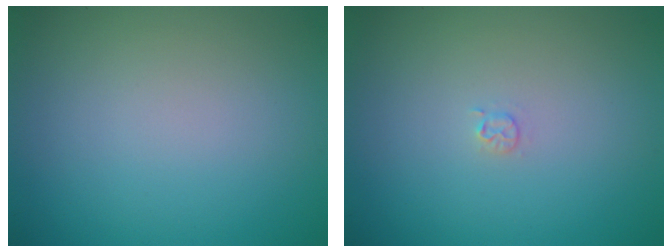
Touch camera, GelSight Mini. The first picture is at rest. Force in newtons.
{"total": 0.7, "press": 0.7, "slide": 0.1}